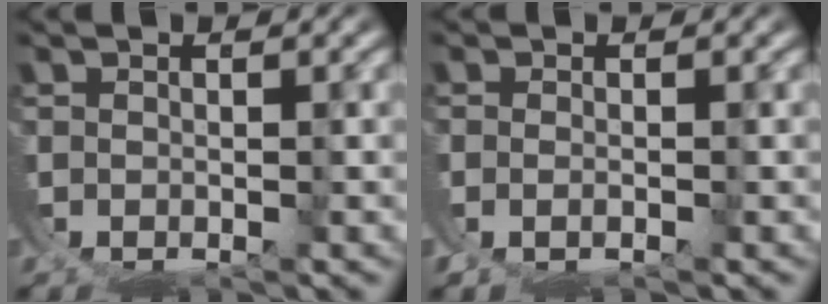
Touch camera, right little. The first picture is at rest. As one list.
[{"total": 0.9, "force": [-0.1, 0.4, 0.8], "torque": [-0.022, -0.007, 0.003]}]